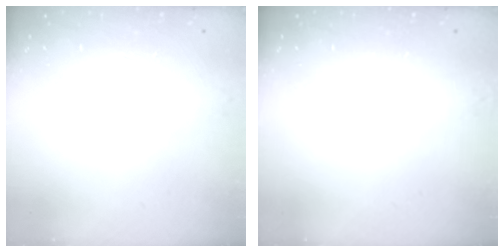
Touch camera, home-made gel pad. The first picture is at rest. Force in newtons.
{"total": 0.0}